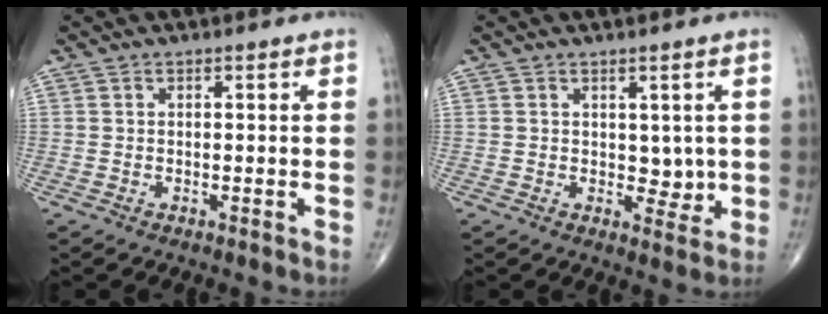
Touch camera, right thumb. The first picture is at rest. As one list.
[{"total": 3.6, "force": [0.5, 2.6, 2.4], "torque": [-0.007, -0.009, 0.011]}]